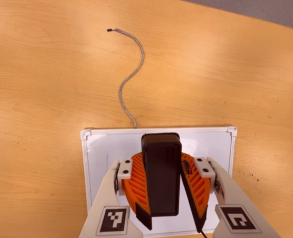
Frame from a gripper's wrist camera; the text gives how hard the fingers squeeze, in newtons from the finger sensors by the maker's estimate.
{"total": 10.5, "left": 10.1, "right": 10.8}